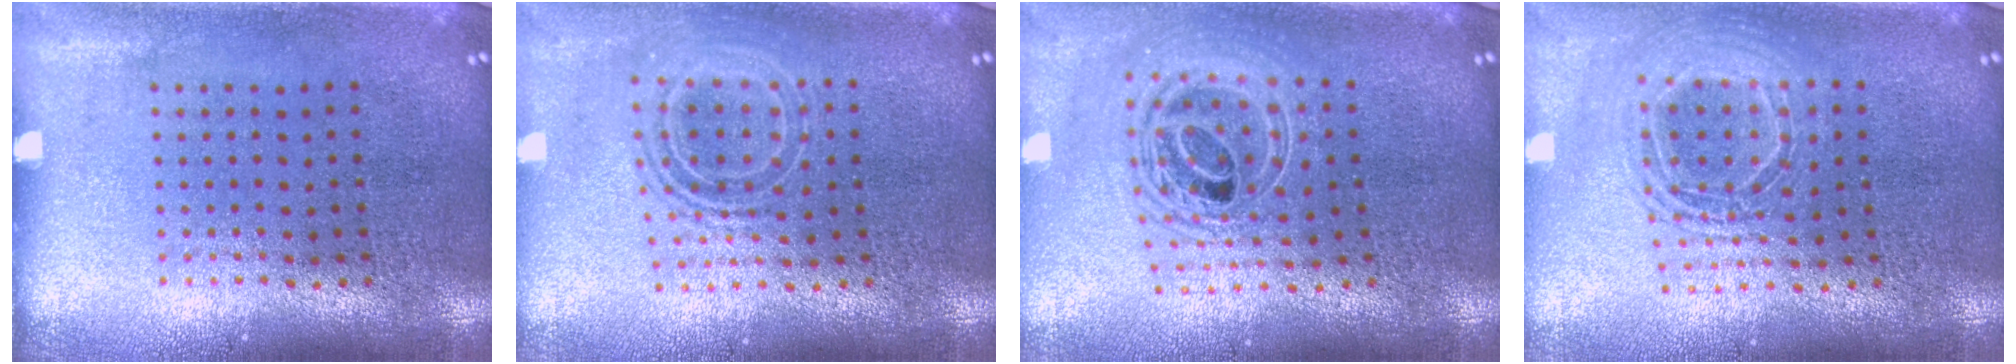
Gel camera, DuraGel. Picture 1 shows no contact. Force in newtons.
{"total": 1.7, "press": 1.3, "slide": 1.0}
{"total": 2.2, "press": 1.7, "slide": 1.5}
{"total": 1.7, "press": 1.5, "slide": 0.9}